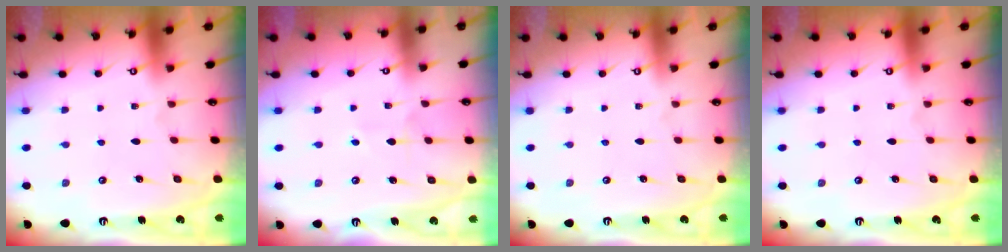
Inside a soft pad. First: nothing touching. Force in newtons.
{"total": 3.7, "press": 3.7, "slide": 0.4}
{"total": 0.0}
{"total": 0.0}